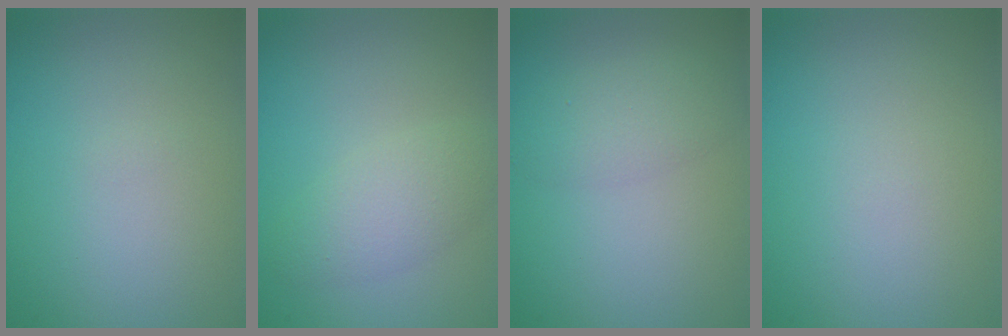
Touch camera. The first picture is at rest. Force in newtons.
{"total": 2.7, "press": 2.7, "slide": 0.1}
{"total": 2.5, "press": 2.5, "slide": 0.0}
{"total": 0.0}